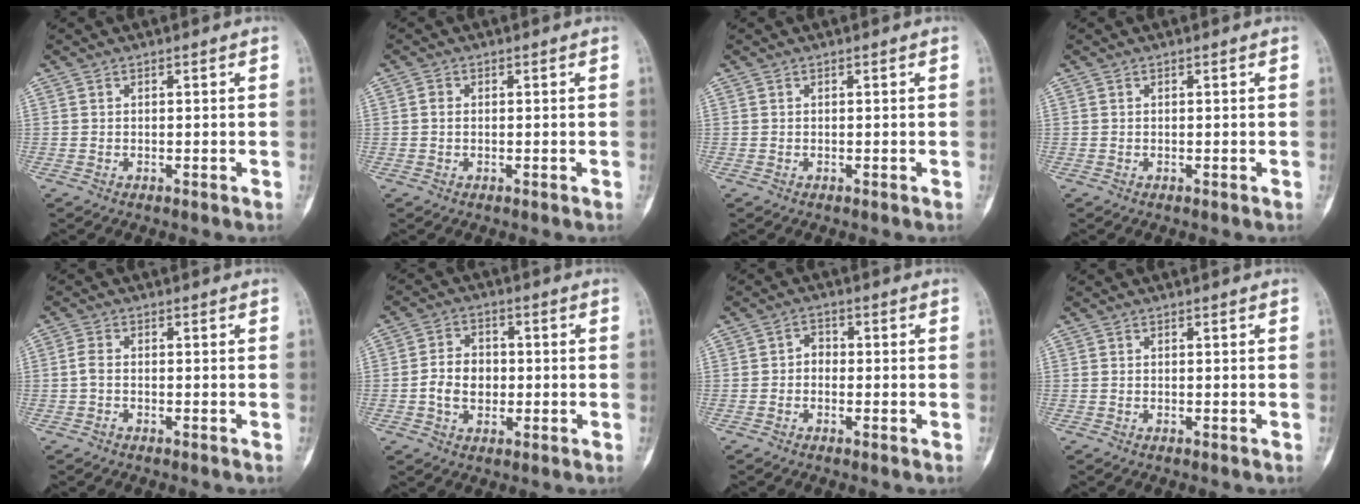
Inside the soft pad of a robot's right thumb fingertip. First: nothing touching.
{"total": 1.3, "force": [0.1, 1.0, 0.7], "torque": [-0.011, 0.002, 0.000]}
{"total": 0.0}
{"total": 0.0}
{"total": 1.9, "force": [-0.6, 1.1, 1.4], "torque": [-0.029, 0.007, -0.017]}
{"total": 6.9, "force": [-0.9, 5.3, 4.5], "torque": [-0.058, 0.017, -0.021]}
{"total": 2.4, "force": [-0.4, 1.8, 1.5], "torque": [-0.006, 0.007, -0.022]}
{"total": 0.0}